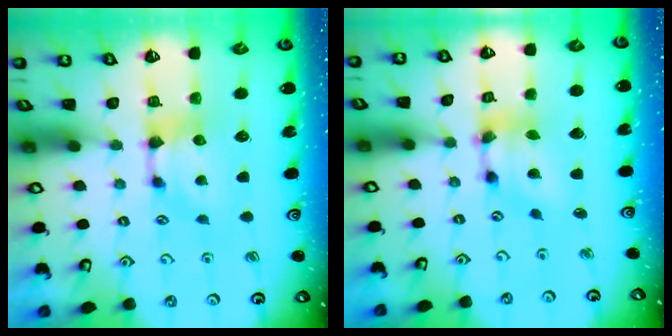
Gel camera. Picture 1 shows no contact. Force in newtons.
{"total": 5.9, "press": 5.6, "slide": 2.0}